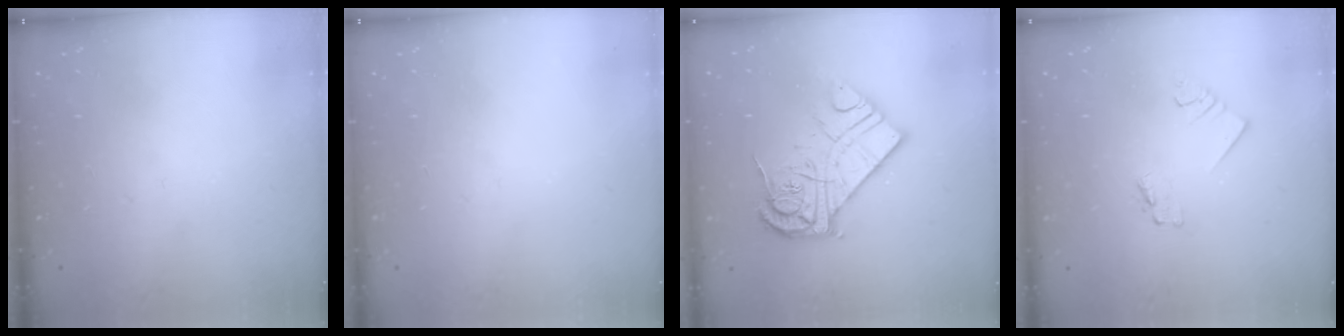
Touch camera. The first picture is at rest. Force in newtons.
{"total": 0.0}
{"total": 15.8, "press": 15.7, "slide": 1.3}
{"total": 1.7, "press": 1.7, "slide": 0.3}